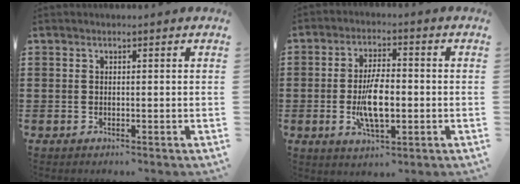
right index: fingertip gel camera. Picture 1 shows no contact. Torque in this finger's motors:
{"motor_torque": [1.91, 0.23, 0.98, 0.21]}